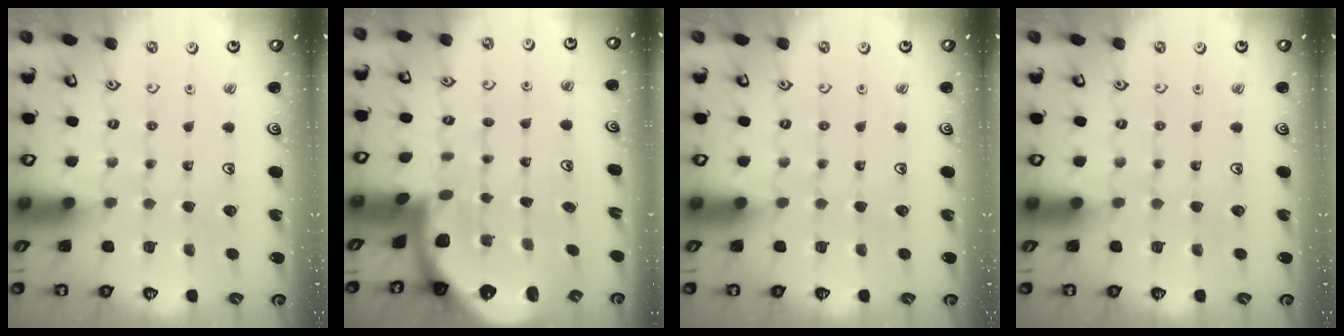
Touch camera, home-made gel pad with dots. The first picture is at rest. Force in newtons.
{"total": 2.5, "press": 2.5, "slide": 0.6}
{"total": 0.0}
{"total": 0.0}